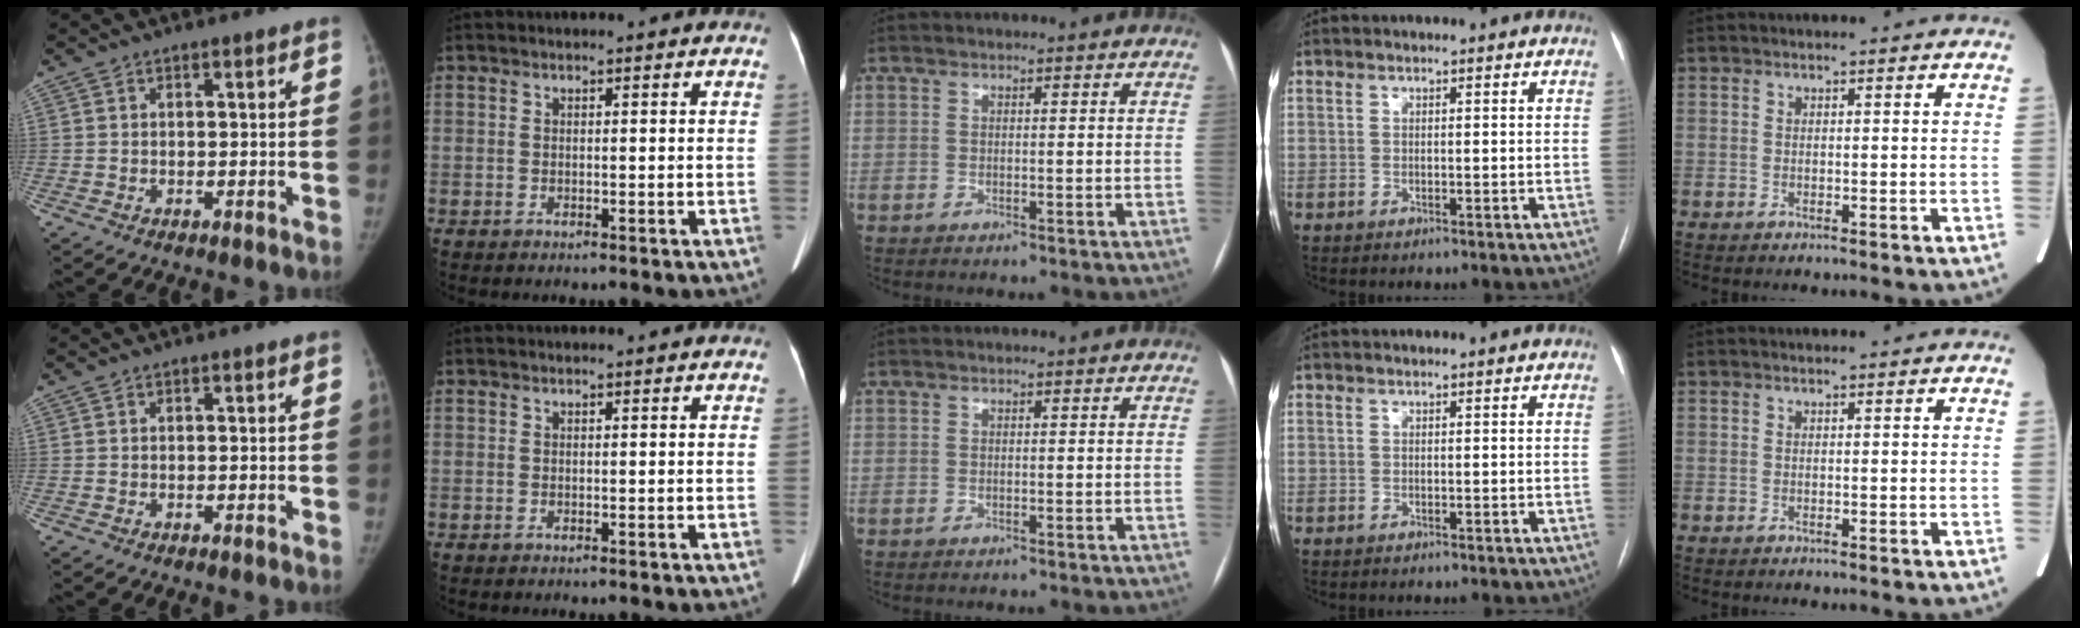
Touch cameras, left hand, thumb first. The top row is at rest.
{}